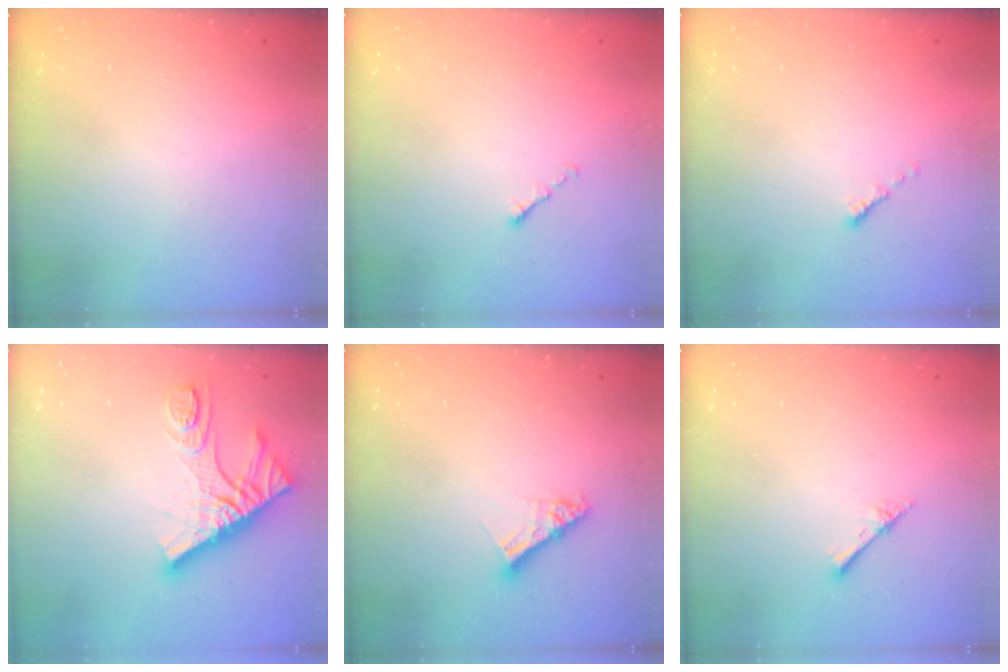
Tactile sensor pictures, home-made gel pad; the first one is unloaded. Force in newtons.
{"total": 0.6, "press": 0.5, "slide": 0.2}
{"total": 0.6, "press": 0.5, "slide": 0.2}
{"total": 14.9, "press": 14.9, "slide": 1.1}
{"total": 9.0, "press": 8.9, "slide": 0.8}
{"total": 2.6, "press": 2.6, "slide": 0.3}